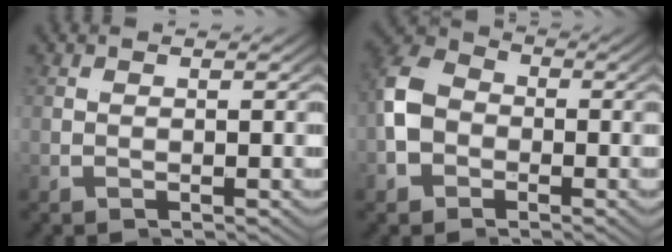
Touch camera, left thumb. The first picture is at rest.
{"total": 6.8, "force": [0.7, 5.0, 4.6], "torque": [-0.102, 0.007, 0.004]}